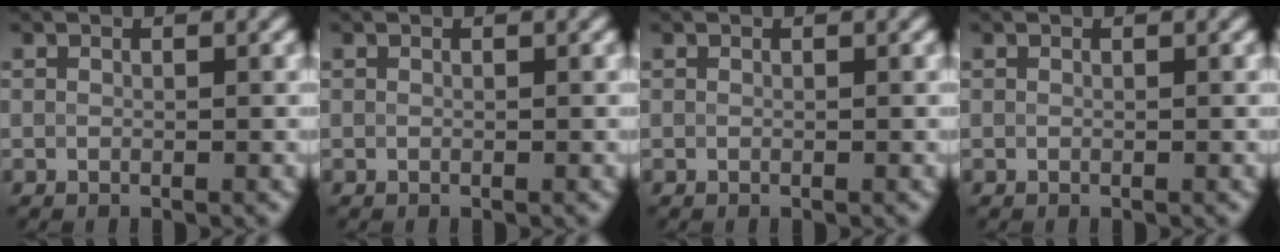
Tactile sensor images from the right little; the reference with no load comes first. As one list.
[{"total": 0.0}, {"total": 0.0}, {"total": 0.0}]